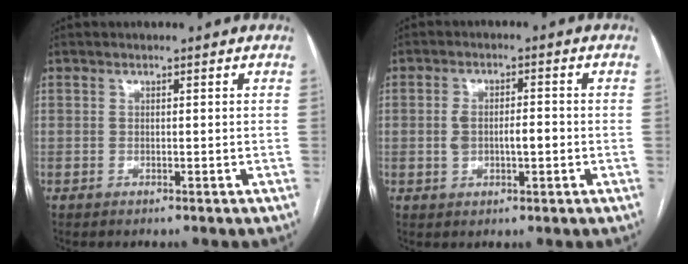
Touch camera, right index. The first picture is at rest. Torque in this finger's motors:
{"motor_torque": [0.79, 0.01, 0.29, 0.09]}